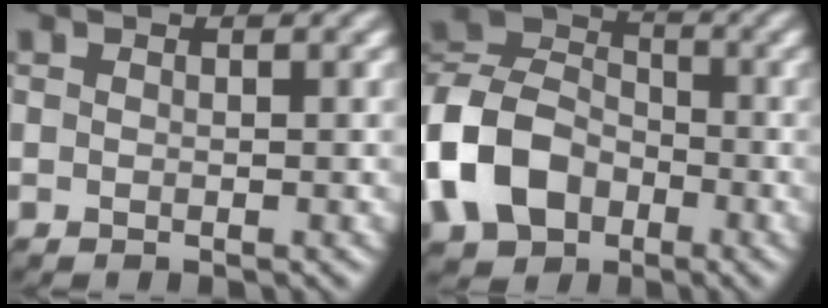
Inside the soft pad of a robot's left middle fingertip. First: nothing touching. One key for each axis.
{"total": 9.5, "fx": -4.0, "fy": 6.9, "fz": 5.0, "tx": -0.112, "ty": -0.002, "tz": -0.095}